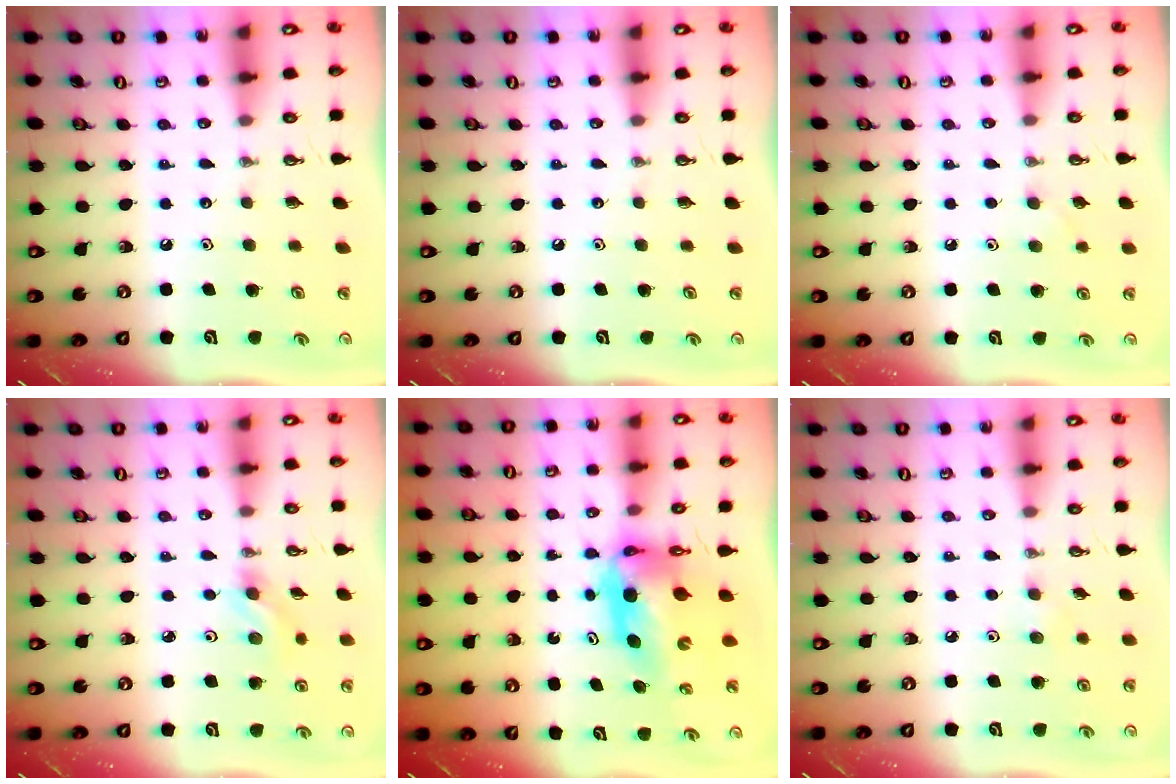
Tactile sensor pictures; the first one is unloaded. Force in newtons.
{"total": 0.0}
{"total": 5.7, "press": 4.7, "slide": 3.2}
{"total": 4.8, "press": 4.6, "slide": 1.5}
{"total": 8.3, "press": 8.2, "slide": 0.9}
{"total": 5.3, "press": 4.8, "slide": 2.4}